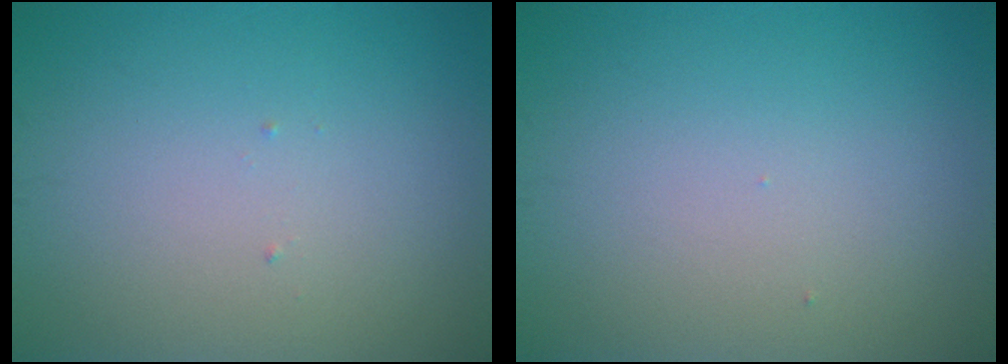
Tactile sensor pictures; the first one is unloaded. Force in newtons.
{"total": 0.0}